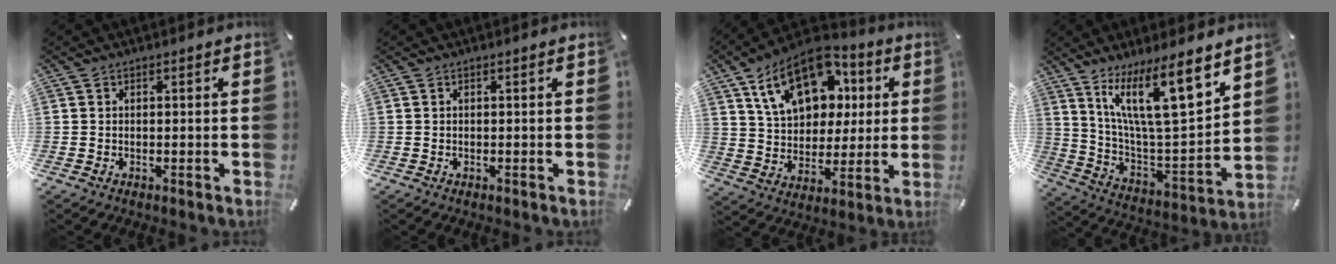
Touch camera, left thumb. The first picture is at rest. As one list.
[{"total": 0.0}, {"total": 18.1, "force": [8.7, 12.1, 10.2], "torque": [-0.176, -0.025, 0.161]}, {"total": 18.4, "force": [12.2, 4.9, 12.8], "torque": [-0.220, -0.079, 0.201]}]